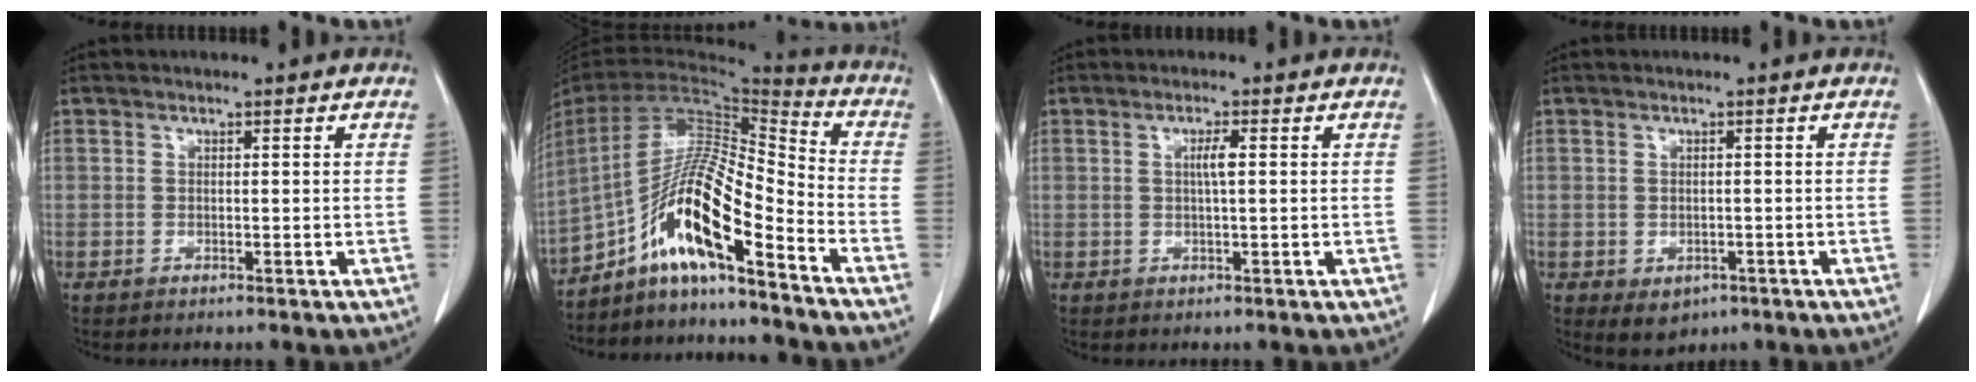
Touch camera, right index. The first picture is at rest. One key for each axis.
{"total": 14.7, "fx": -9.2, "fy": 1.2, "fz": 11.3, "tx": -0.209, "ty": 0.012, "tz": -0.167}
{"total": 2.2, "fx": 0.4, "fy": 0.1, "fz": 2.1, "tx": -0.039, "ty": 0.002, "tz": 0.008}
{"total": 3.1, "fx": -1.1, "fy": 2.4, "fz": 1.5, "tx": -0.017, "ty": -0.001, "tz": 0.000}